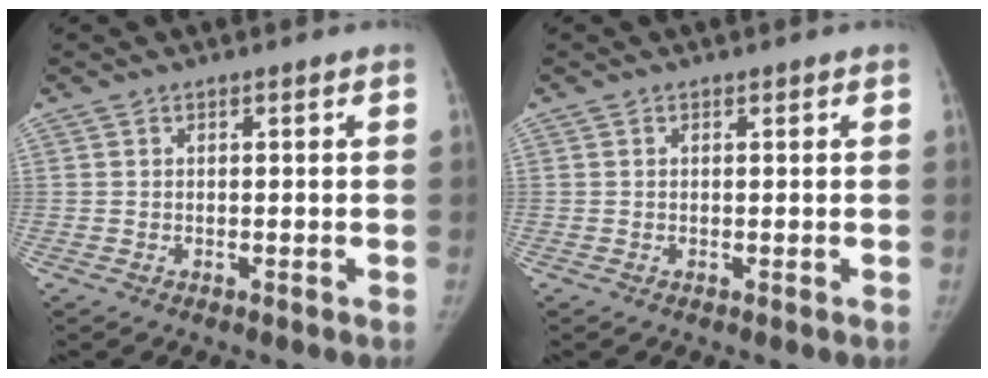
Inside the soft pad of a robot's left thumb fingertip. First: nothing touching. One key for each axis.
{"total": 0.0}